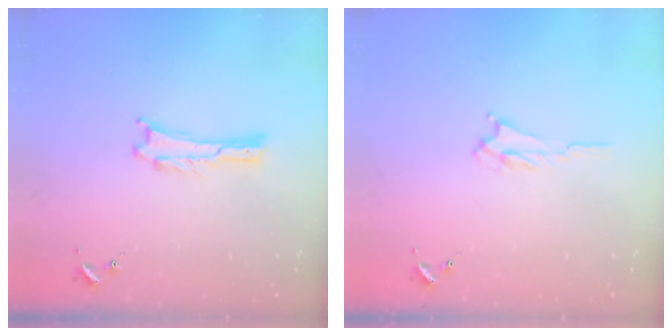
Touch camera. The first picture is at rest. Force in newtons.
{"total": 1.6, "press": 1.5, "slide": 0.4}